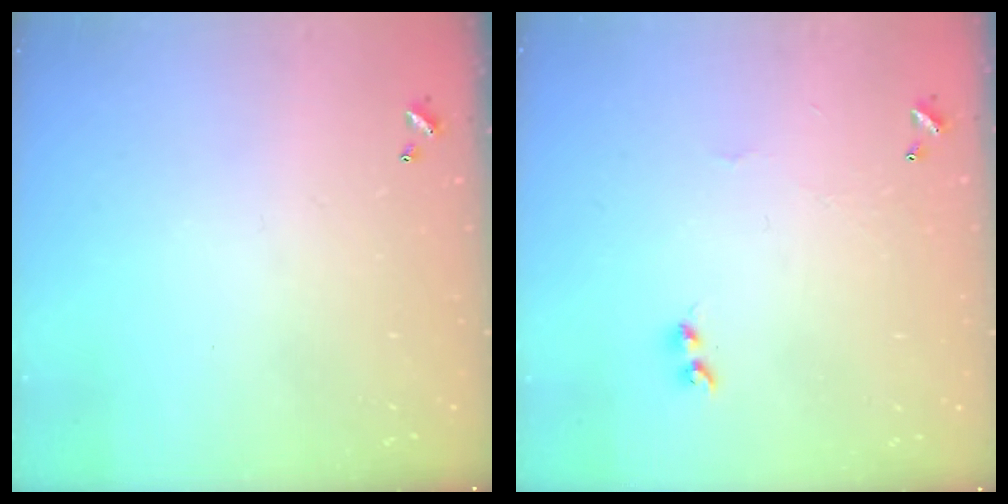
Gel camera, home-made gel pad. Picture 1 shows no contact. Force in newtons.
{"total": 2.7, "press": 2.7, "slide": 0.7}